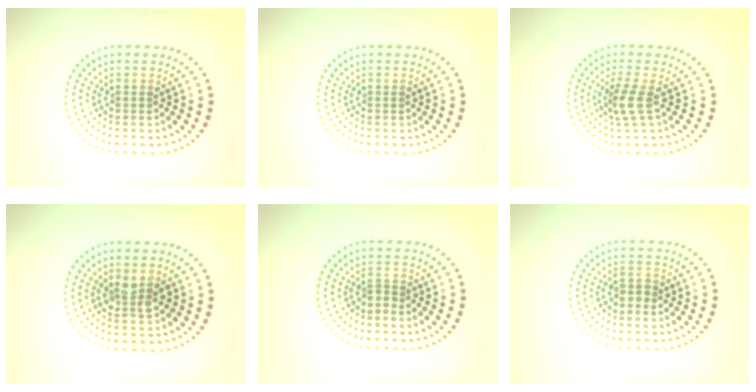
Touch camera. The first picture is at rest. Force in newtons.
{"total": 0.0}
{"total": 2.5, "press": 1.9, "slide": 1.6}
{"total": 2.7, "press": 2.7, "slide": 0.2}
{"total": 0.8, "press": 0.4, "slide": 0.7}
{"total": 1.2, "press": 1.1, "slide": 0.5}